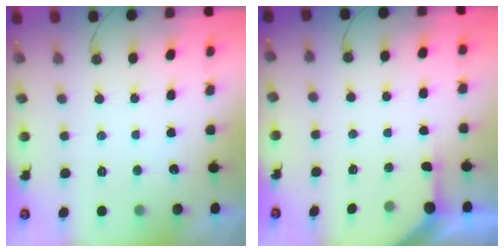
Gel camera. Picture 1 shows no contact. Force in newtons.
{"total": 2.6, "press": 2.6, "slide": 0.4}